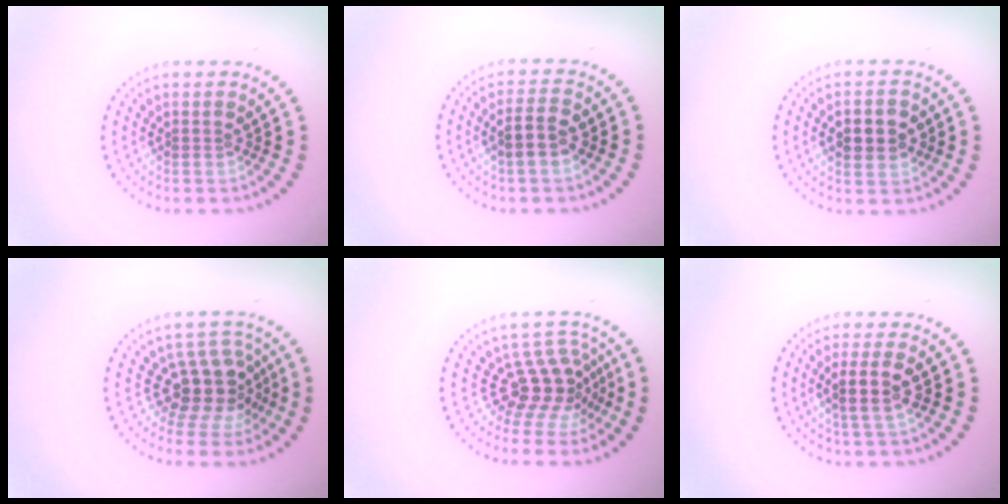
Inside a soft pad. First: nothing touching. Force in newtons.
{"total": 2.6, "press": 2.6, "slide": 0.4}
{"total": 4.1, "press": 4.1, "slide": 0.1}
{"total": 4.2, "press": 3.2, "slide": 2.7}
{"total": 3.7, "press": 2.6, "slide": 2.6}
{"total": 3.0, "press": 2.7, "slide": 1.3}